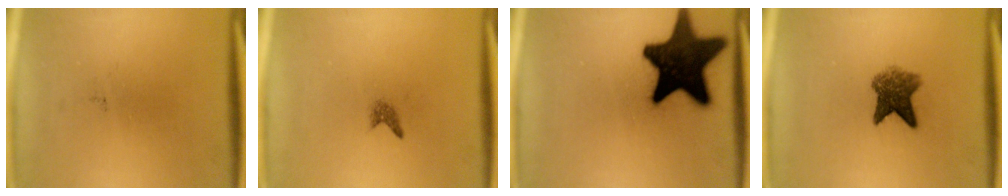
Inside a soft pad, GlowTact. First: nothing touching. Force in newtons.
{"total": 0.9}
{"total": 19.2}
{"total": 5.7}